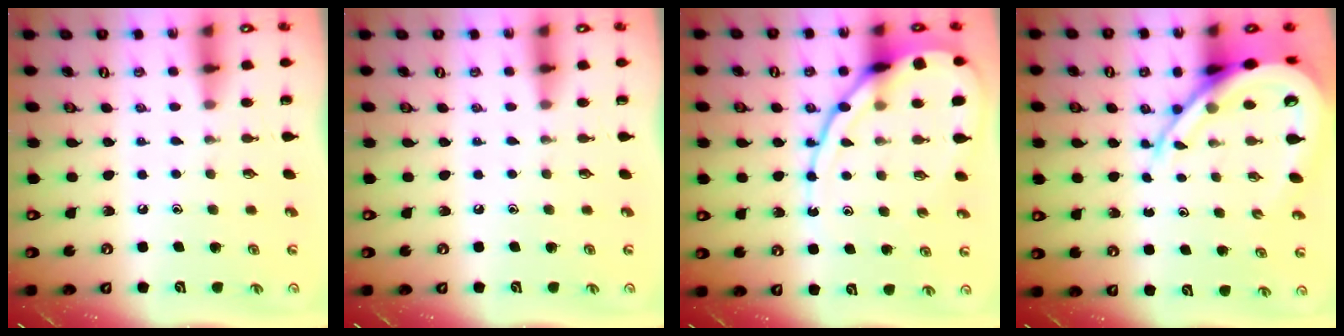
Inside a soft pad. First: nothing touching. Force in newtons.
{"total": 0.0}
{"total": 13.5, "press": 13.4, "slide": 1.2}
{"total": 13.6, "press": 13.5, "slide": 1.5}